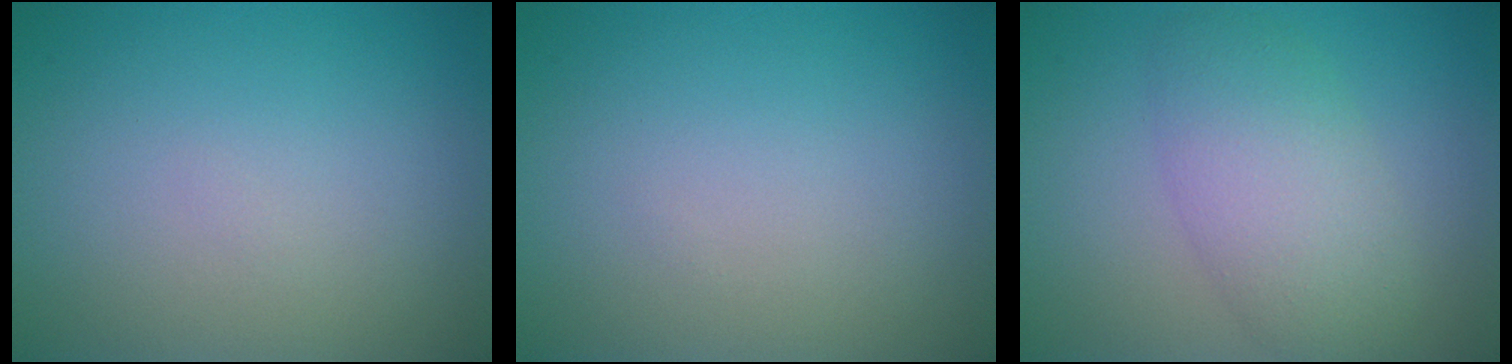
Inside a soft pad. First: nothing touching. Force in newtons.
{"total": 0.0}
{"total": 5.0, "press": 5.0, "slide": 0.2}